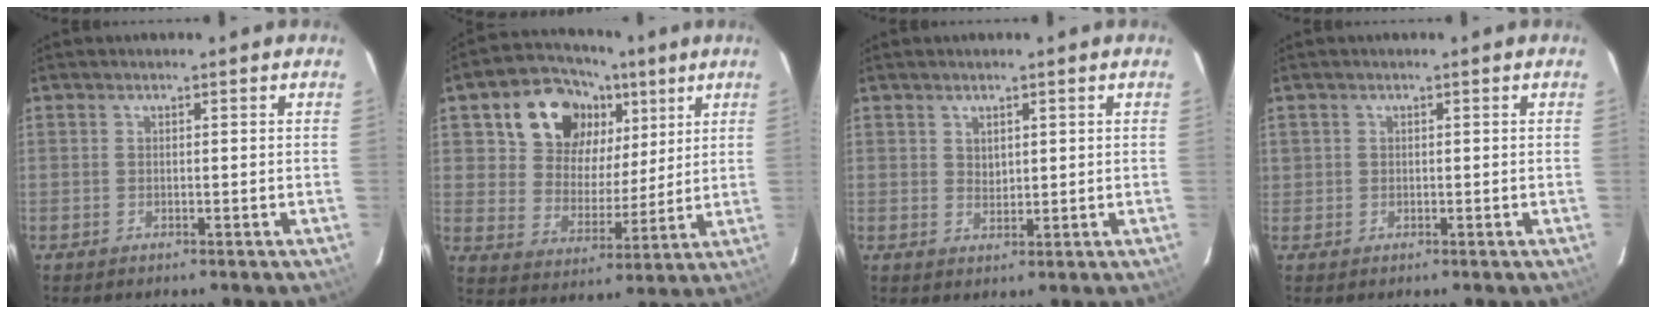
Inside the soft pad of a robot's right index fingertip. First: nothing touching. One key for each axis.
{"total": 15.9, "fx": 7.8, "fy": 12.1, "fz": 6.8, "tx": -0.153, "ty": 0.040, "tz": 0.142}
{"total": 1.9, "fx": 1.1, "fy": 1.4, "fz": 0.6, "tx": -0.007, "ty": 0.002, "tz": 0.022}
{"total": 0.9, "fx": 0.0, "fy": 0.9, "fz": 0.0, "tx": 0.003, "ty": 0.002, "tz": 0.000}